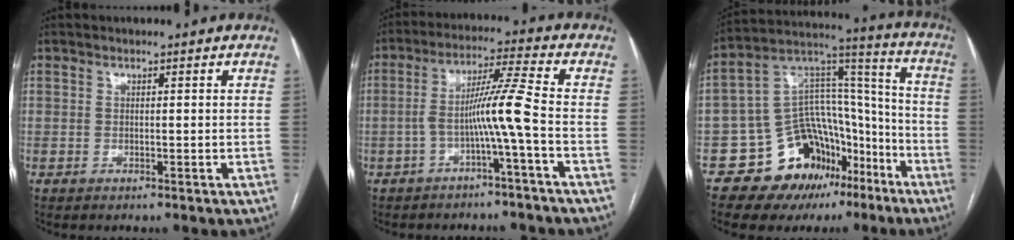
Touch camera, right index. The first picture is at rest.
{"total": 7.3, "force": [-2.3, -1.7, 6.7], "torque": [-0.124, 0.022, -0.041]}
{"total": 17.3, "force": [-10.3, 10.9, 8.7], "torque": [-0.123, 0.076, -0.158]}